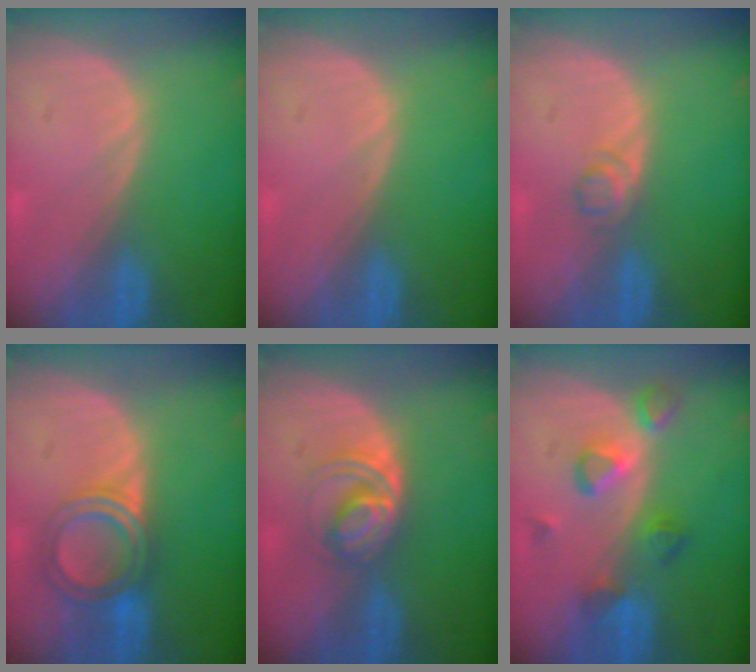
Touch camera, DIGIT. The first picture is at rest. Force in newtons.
{"total": 0.0}
{"total": 1.9, "press": 1.8, "slide": 0.2}
{"total": 5.7, "press": 5.6, "slide": 1.1}
{"total": 5.2, "press": 5.0, "slide": 1.2}
{"total": 5.5, "press": 5.5, "slide": 0.7}